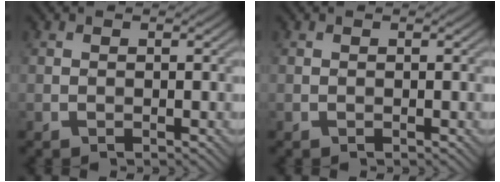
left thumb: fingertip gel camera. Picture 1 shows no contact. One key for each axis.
{"total": 0.0}